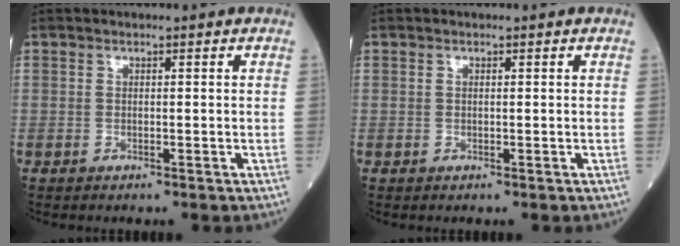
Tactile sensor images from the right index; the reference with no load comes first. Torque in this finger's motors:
{"motor_torque": [0.10, -0.05, -0.03, -0.01]}